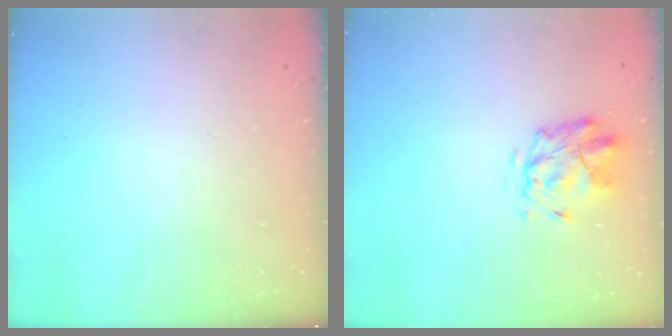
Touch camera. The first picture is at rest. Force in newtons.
{"total": 2.8, "press": 2.4, "slide": 1.4}